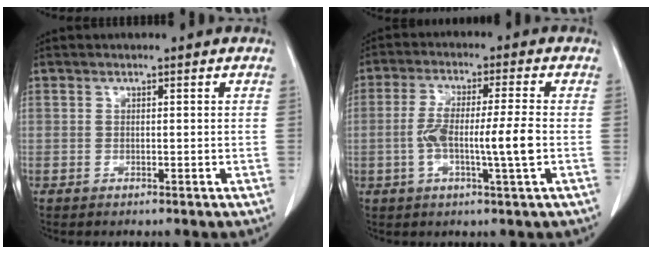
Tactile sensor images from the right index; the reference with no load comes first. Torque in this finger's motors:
{"motor_torque": [0.71, -0.22, 0.35, 0.12]}